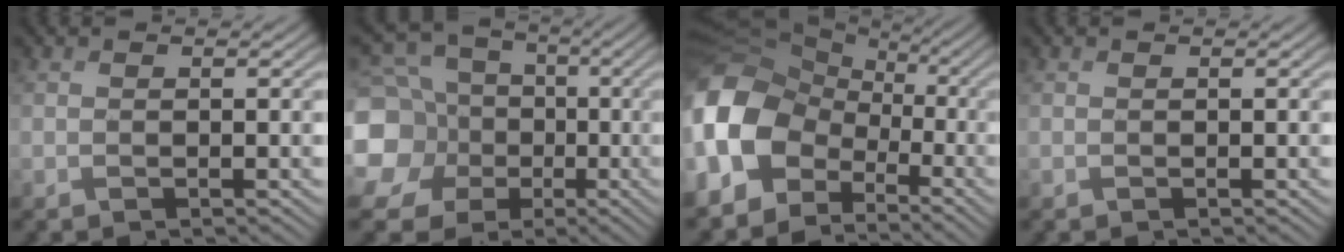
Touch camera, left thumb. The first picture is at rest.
{"total": 17.0, "force": [-2.0, 15.5, 6.7], "torque": [-0.237, -0.004, -0.063]}
{"total": 15.6, "force": [-3.6, 12.4, 8.8], "torque": [-0.247, -0.021, -0.080]}
{"total": 0.0}